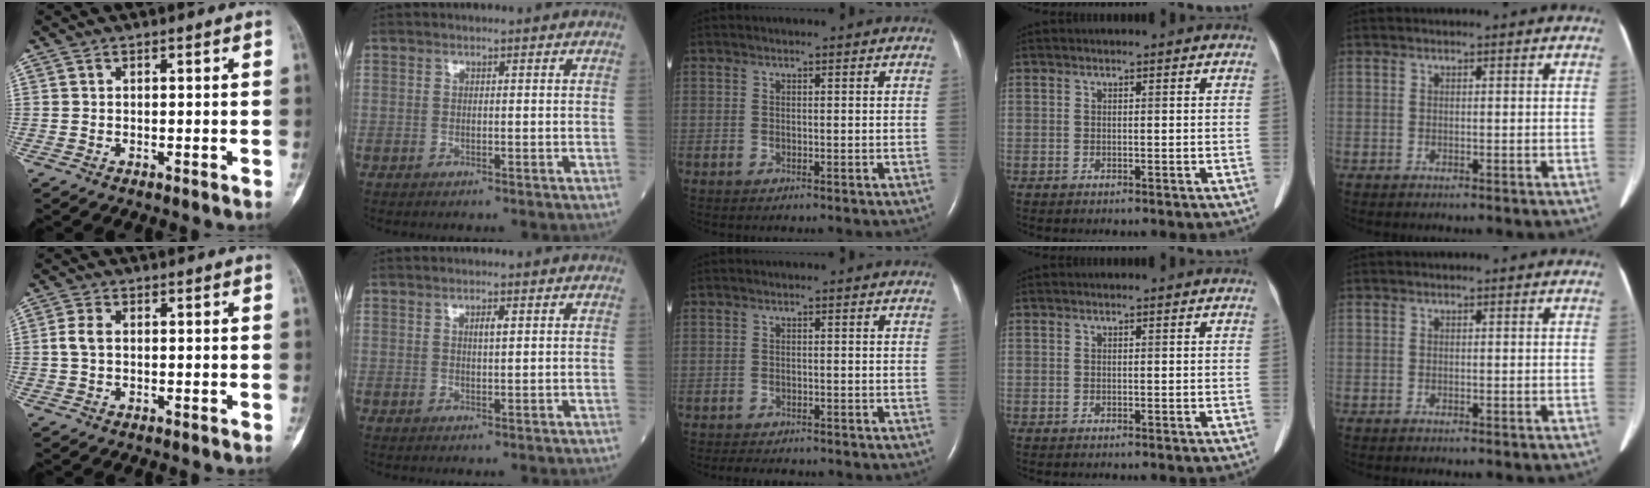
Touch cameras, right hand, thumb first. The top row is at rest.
{"thumb": {"total": 2.9, "force": [0.1, 1.8, 2.3], "torque": [-0.055, 0.006, -0.002]}, "index": {"total": 1.5, "force": [0.6, 0.3, 1.3], "torque": [-0.023, -0.001, 0.008]}, "middle": {"total": 3.7, "force": [-3.2, 1.2, 1.5], "torque": [-0.026, -0.008, -0.039]}}